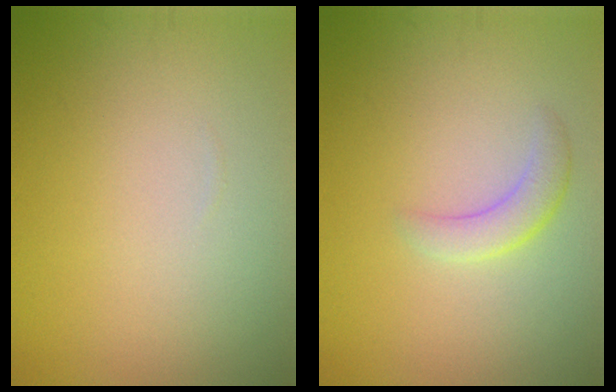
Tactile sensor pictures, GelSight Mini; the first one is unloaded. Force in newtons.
{"total": 2.1, "press": 2.1, "slide": 0.2}